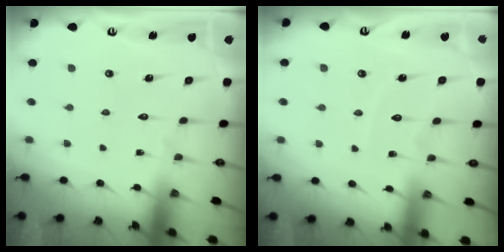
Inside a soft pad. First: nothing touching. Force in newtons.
{"total": 3.2, "press": 3.2, "slide": 0.4}